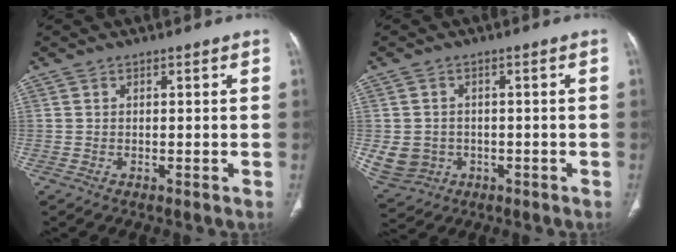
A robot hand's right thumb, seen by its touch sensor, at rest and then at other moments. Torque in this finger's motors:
{"motor_torque": [1.51, 1.02, 0.47, -0.88, 0.09]}